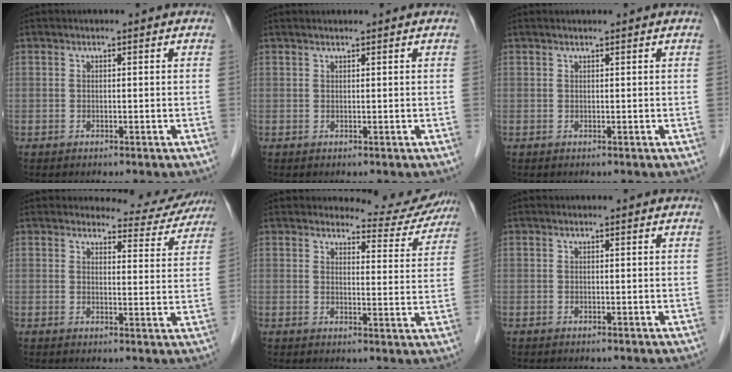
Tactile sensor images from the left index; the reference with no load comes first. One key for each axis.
{"total": 1.0, "fx": 0.9, "fy": -0.1, "fz": 0.4, "tx": -0.008, "ty": 0.012, "tz": 0.021}
{"total": 0.7, "fx": 0.7, "fy": -0.1, "fz": 0.3, "tx": -0.007, "ty": 0.010, "tz": 0.015}
{"total": 7.4, "fx": 7.2, "fy": 1.7, "fz": -0.2, "tx": 0.012, "ty": -0.015, "tz": 0.072}
{"total": 8.1, "fx": 7.9, "fy": 1.5, "fz": -0.2, "tx": 0.010, "ty": -0.022, "tz": 0.086}
{"total": 0.0}